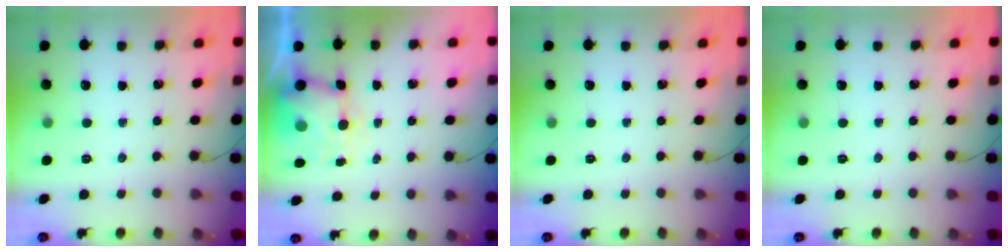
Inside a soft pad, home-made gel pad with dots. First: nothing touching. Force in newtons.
{"total": 6.3, "press": 6.2, "slide": 1.0}
{"total": 0.0}
{"total": 0.0}